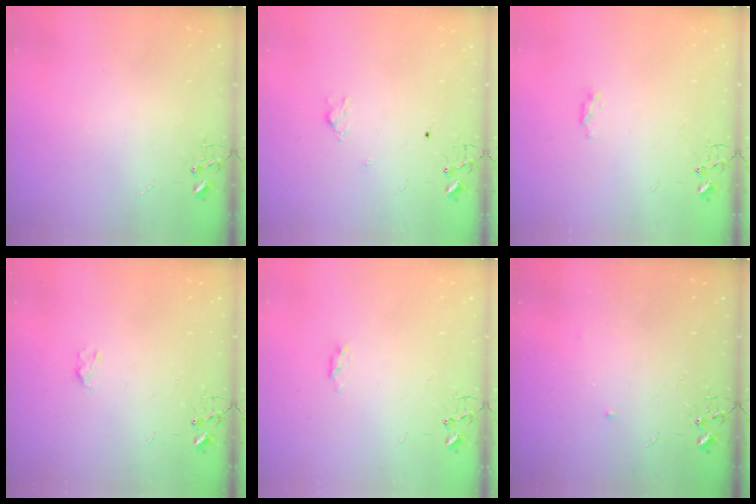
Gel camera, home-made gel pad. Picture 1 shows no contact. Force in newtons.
{"total": 4.4, "press": 4.4, "slide": 0.6}
{"total": 3.5, "press": 3.4, "slide": 0.5}
{"total": 3.2, "press": 3.1, "slide": 0.5}
{"total": 3.3, "press": 3.2, "slide": 0.6}
{"total": 3.0, "press": 2.9, "slide": 0.5}